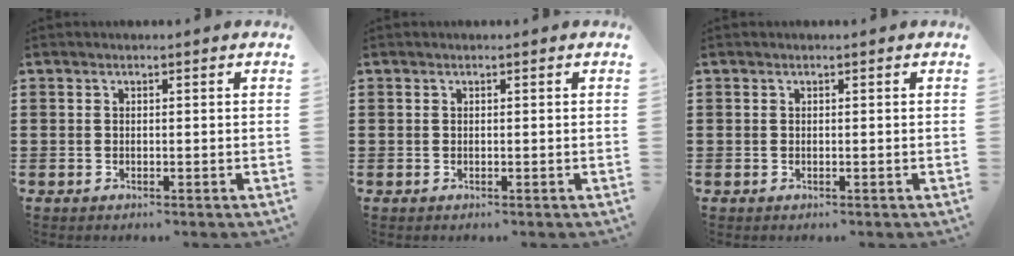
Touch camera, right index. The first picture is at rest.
{"total": 0.0}
{"total": 0.0}